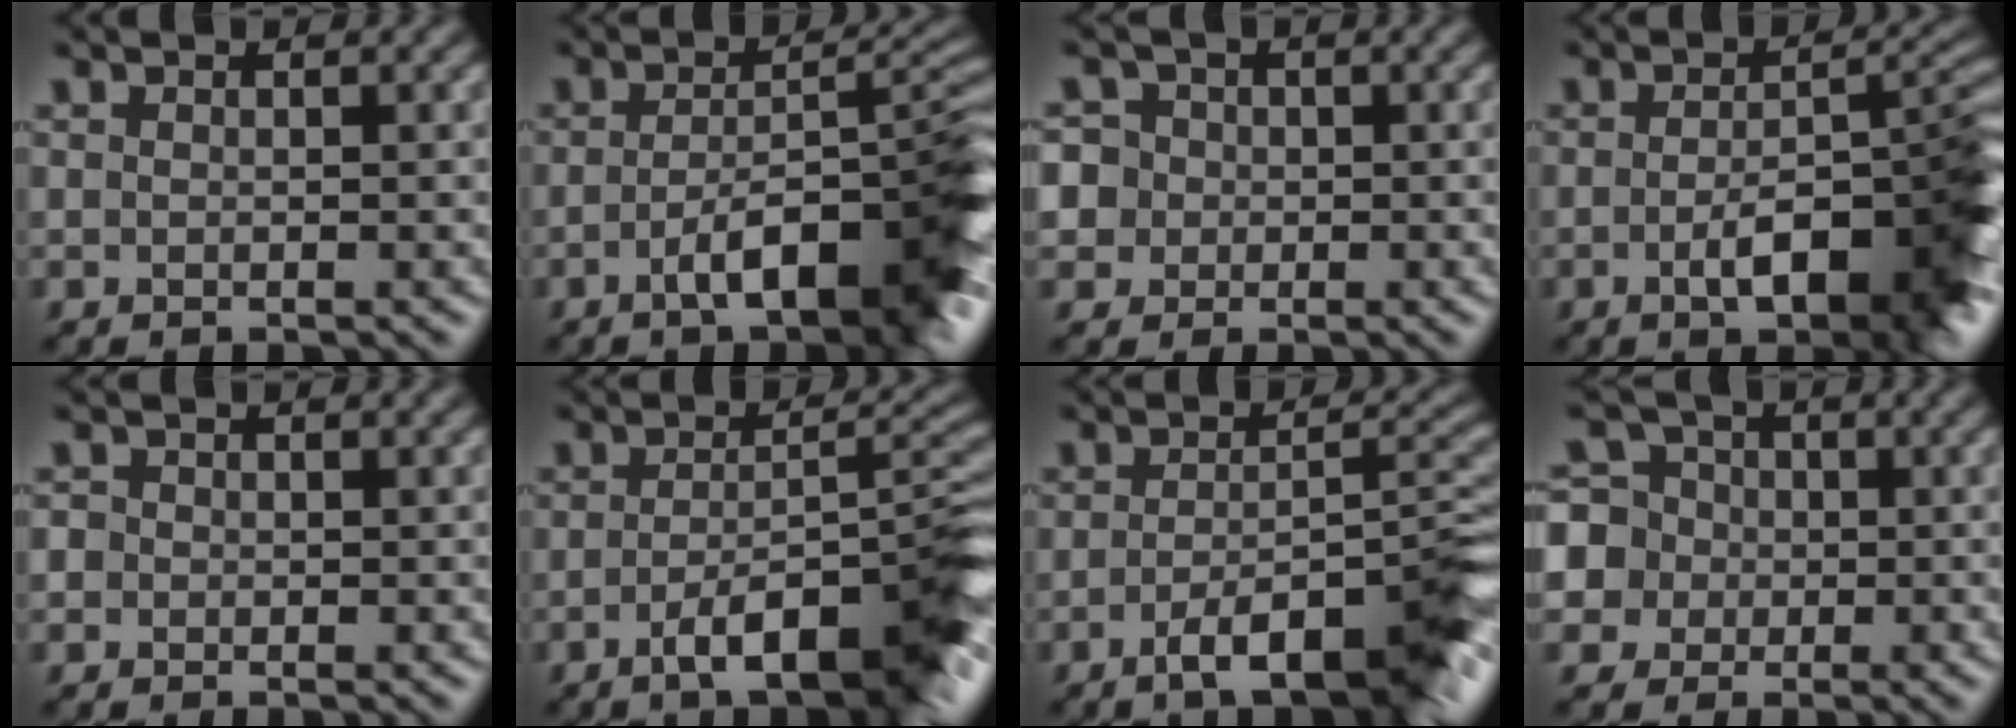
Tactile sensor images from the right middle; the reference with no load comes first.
{"total": 9.7, "force": [-4.2, 2.7, 8.3], "torque": [-0.113, 0.004, -0.066]}
{"total": 5.8, "force": [0.4, 5.5, 1.9], "torque": [-0.036, 0.035, -0.018]}
{"total": 8.7, "force": [-3.0, 2.8, 7.7], "torque": [-0.108, 0.001, -0.045]}
{"total": 1.1, "force": [0.0, 1.1, 0.3], "torque": [-0.002, -0.002, -0.004]}
{"total": 9.3, "force": [-4.7, 2.4, 7.6], "torque": [-0.105, 0.003, -0.073]}
{"total": 8.5, "force": [-4.7, 2.2, 6.7], "torque": [-0.091, 0.003, -0.073]}
{"total": 7.5, "force": [-0.8, 7.1, 2.0], "torque": [-0.042, 0.025, -0.048]}